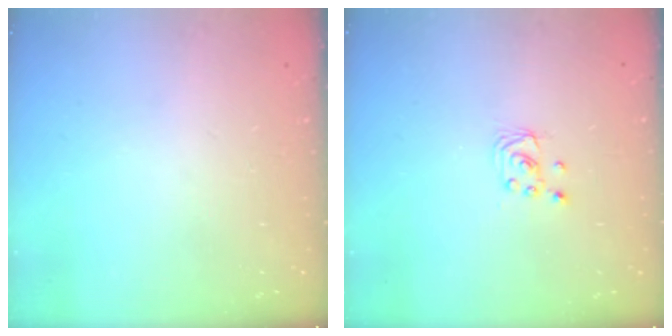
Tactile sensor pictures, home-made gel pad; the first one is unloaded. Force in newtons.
{"total": 2.0, "press": 2.0, "slide": 0.2}